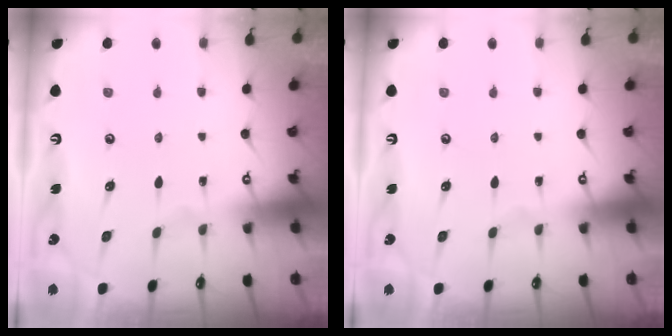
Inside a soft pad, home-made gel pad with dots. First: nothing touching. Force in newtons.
{"total": 0.0}